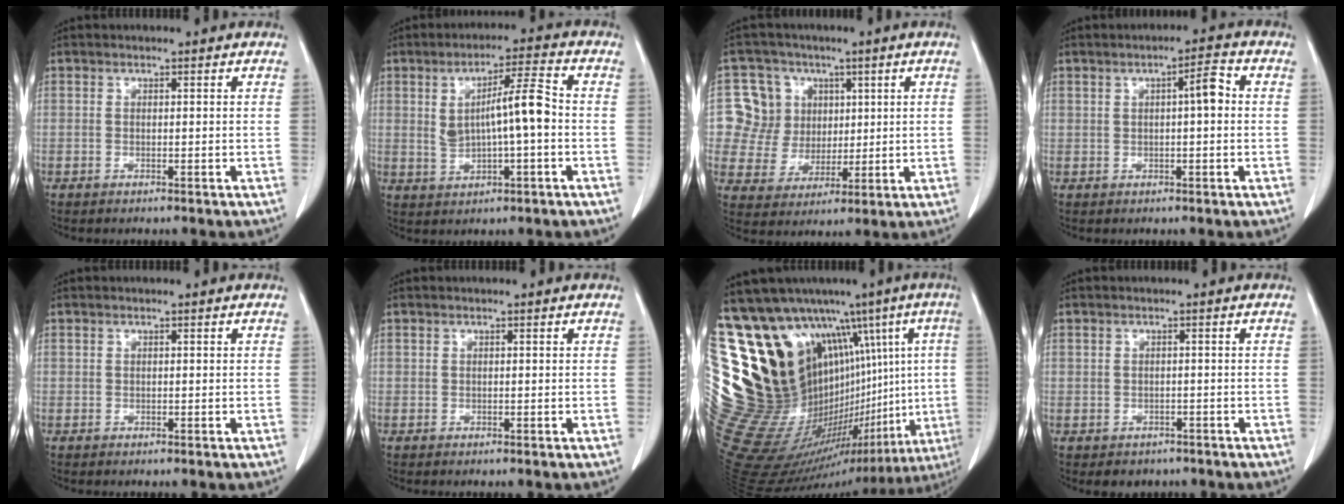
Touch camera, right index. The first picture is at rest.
{"total": 8.0, "force": [0.3, 1.2, 7.9], "torque": [-0.136, 0.014, 0.007]}
{"total": 9.2, "force": [2.6, 8.7, 1.1], "torque": [-0.019, 0.030, 0.052]}
{"total": 3.8, "force": [0.7, 0.9, 3.6], "torque": [-0.053, 0.016, 0.009]}
{"total": 0.0}
{"total": 0.0}
{"total": 33.7, "force": [10.2, 15.0, 28.4], "torque": [-0.442, 0.063, 0.208]}
{"total": 2.2, "force": [-1.2, 1.9, 0.3], "torque": [-0.004, 0.004, -0.013]}